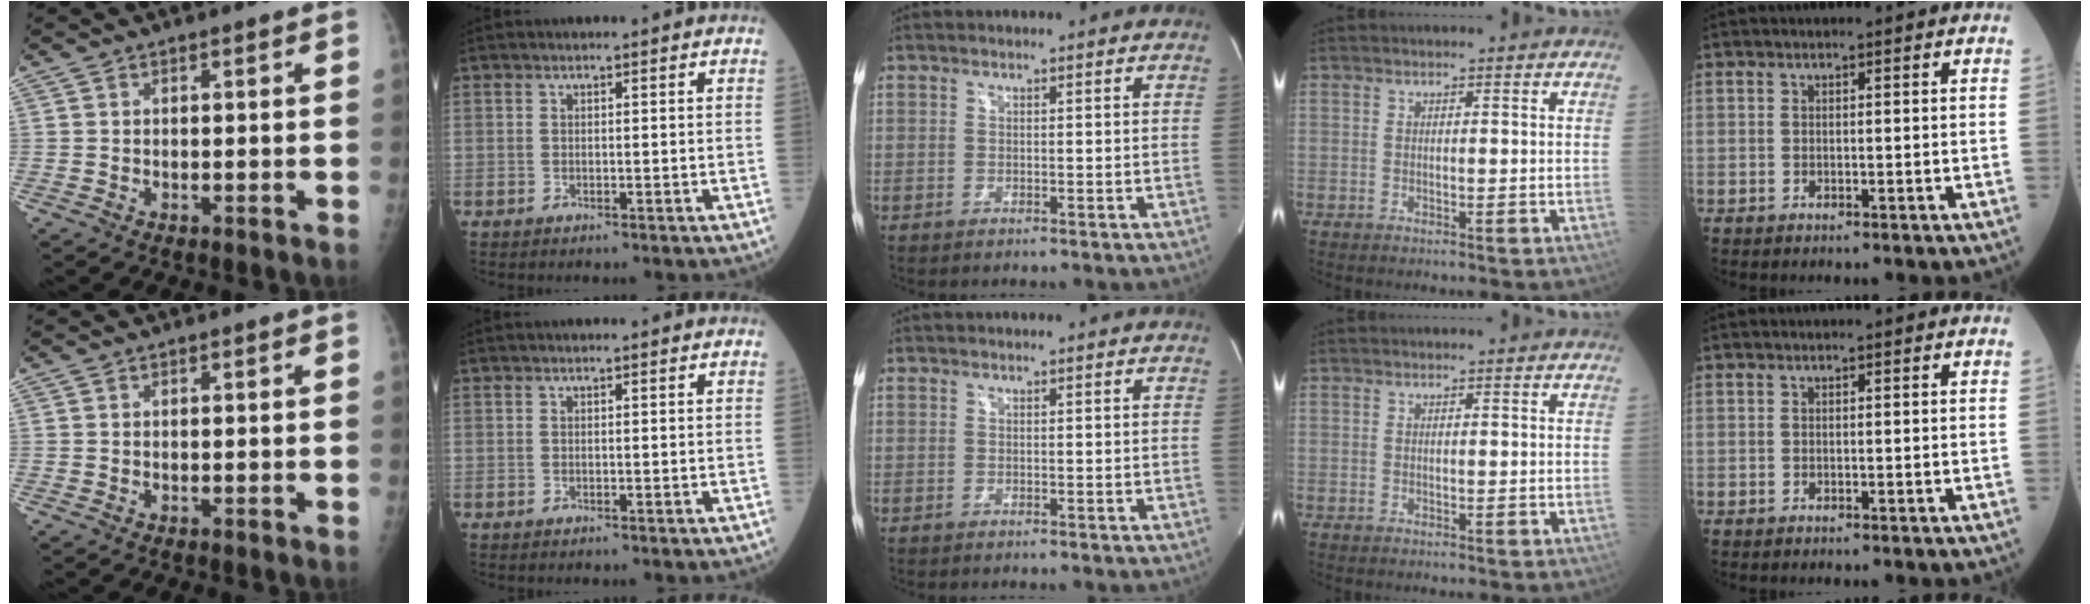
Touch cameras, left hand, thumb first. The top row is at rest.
{}